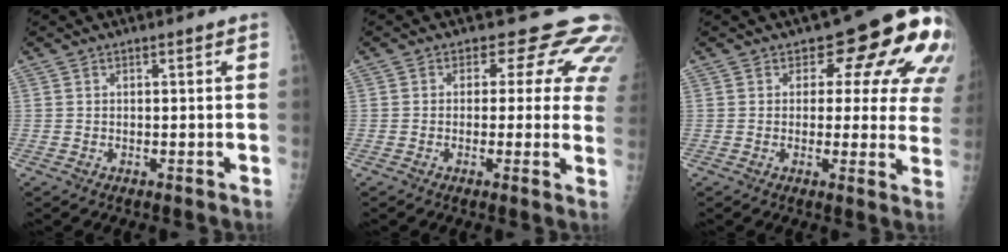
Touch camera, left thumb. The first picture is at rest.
{"total": 10.6, "force": [7.0, 6.3, 4.9], "torque": [-0.001, -0.021, 0.053]}
{"total": 14.2, "force": [6.3, 7.8, 10.0], "torque": [-0.067, -0.028, 0.053]}